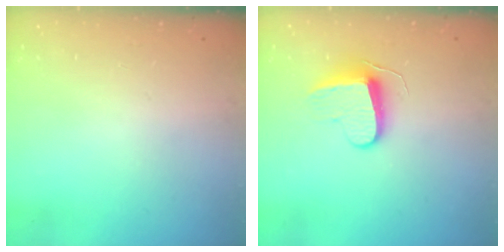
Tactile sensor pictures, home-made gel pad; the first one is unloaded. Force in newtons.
{"total": 8.9, "press": 8.9, "slide": 0.1}